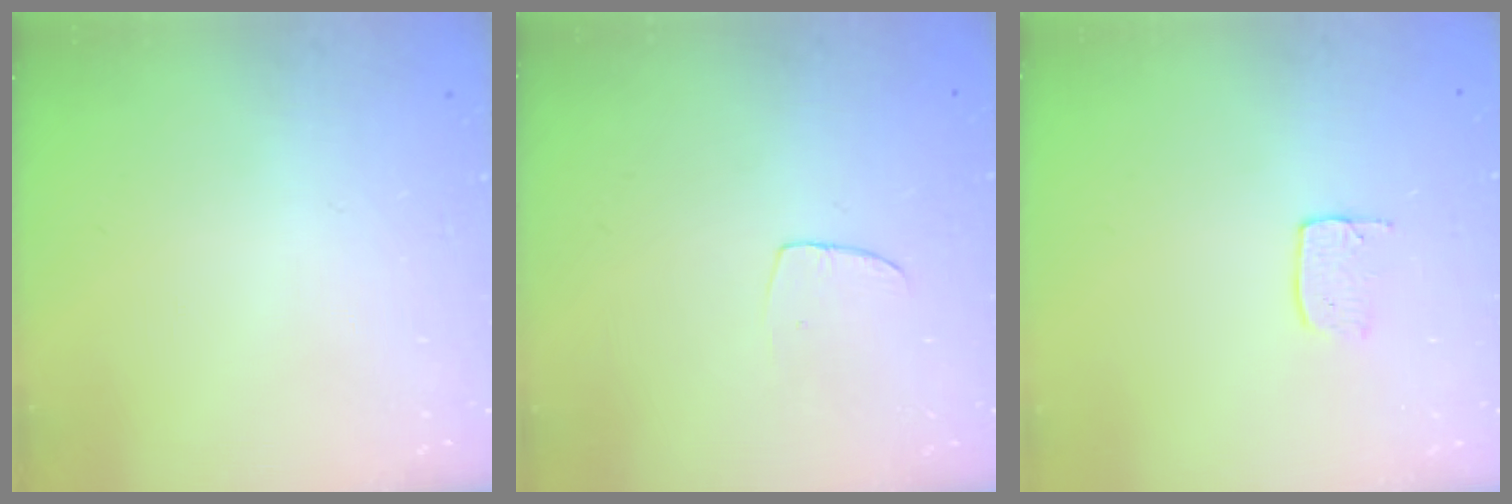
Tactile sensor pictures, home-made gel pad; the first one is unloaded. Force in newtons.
{"total": 3.1, "press": 3.1, "slide": 0.2}
{"total": 3.6, "press": 3.6, "slide": 0.2}